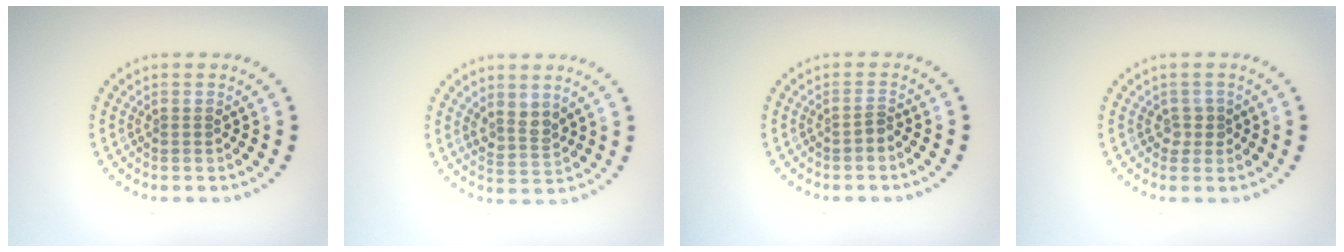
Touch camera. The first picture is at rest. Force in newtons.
{"total": 2.0, "press": 1.8, "slide": 1.0}
{"total": 0.6, "press": 0.3, "slide": 0.5}
{"total": 1.3, "press": 1.0, "slide": 0.8}